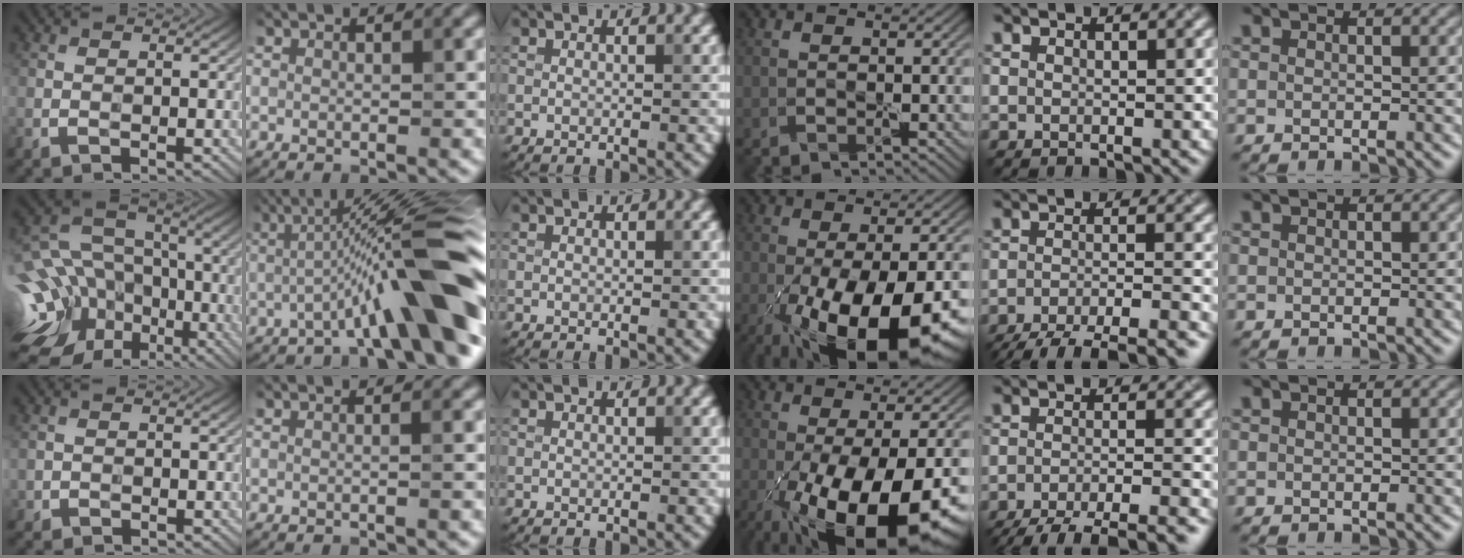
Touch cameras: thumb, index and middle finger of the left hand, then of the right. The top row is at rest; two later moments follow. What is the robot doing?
{"motion": "peel", "object": "sticker"}